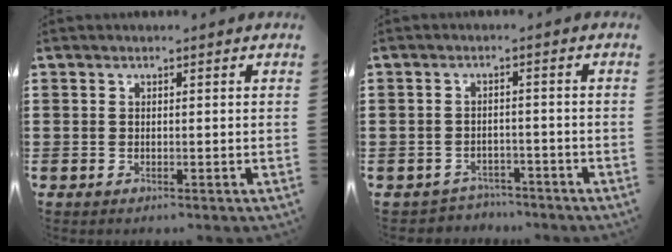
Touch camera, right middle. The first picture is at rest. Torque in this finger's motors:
{"motor_torque": [-0.02, 0.07, -0.14, 0.00]}